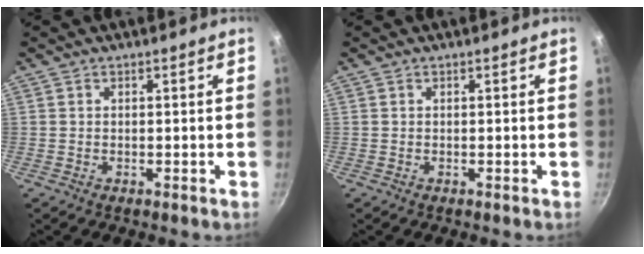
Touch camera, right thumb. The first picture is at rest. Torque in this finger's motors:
{"motor_torque": [0.08, 0.08, -0.06, 0.06, 0.00]}